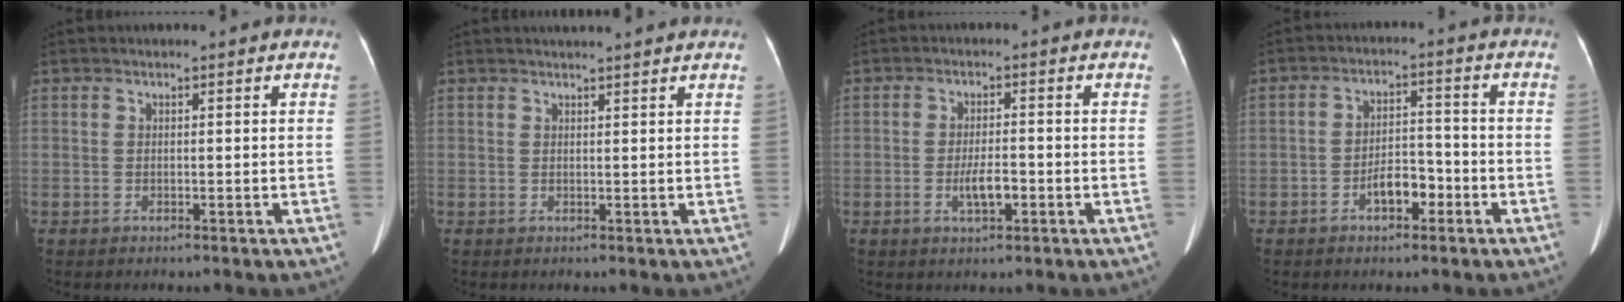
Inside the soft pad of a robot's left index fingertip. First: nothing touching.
{"total": 3.9, "force": [3.6, -0.3, 1.4], "torque": [-0.018, 0.018, 0.045]}
{"total": 3.7, "force": [-1.3, 1.0, 3.3], "torque": [-0.064, 0.002, -0.022]}
{"total": 5.0, "force": [-2.6, 2.3, 3.6], "torque": [-0.063, 0.015, -0.042]}